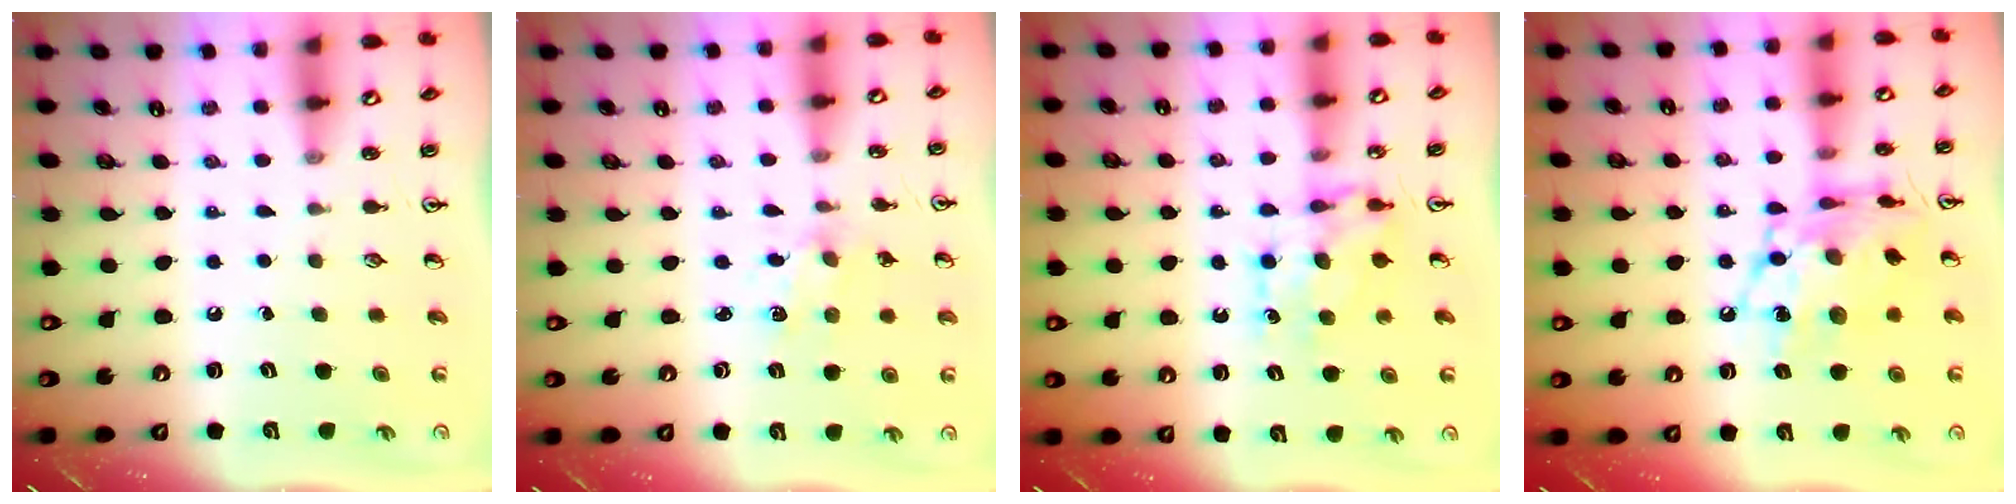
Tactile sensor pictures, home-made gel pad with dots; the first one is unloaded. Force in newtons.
{"total": 1.6, "press": 1.6, "slide": 0.5}
{"total": 7.2, "press": 7.2, "slide": 0.7}
{"total": 15.6, "press": 15.5, "slide": 1.3}